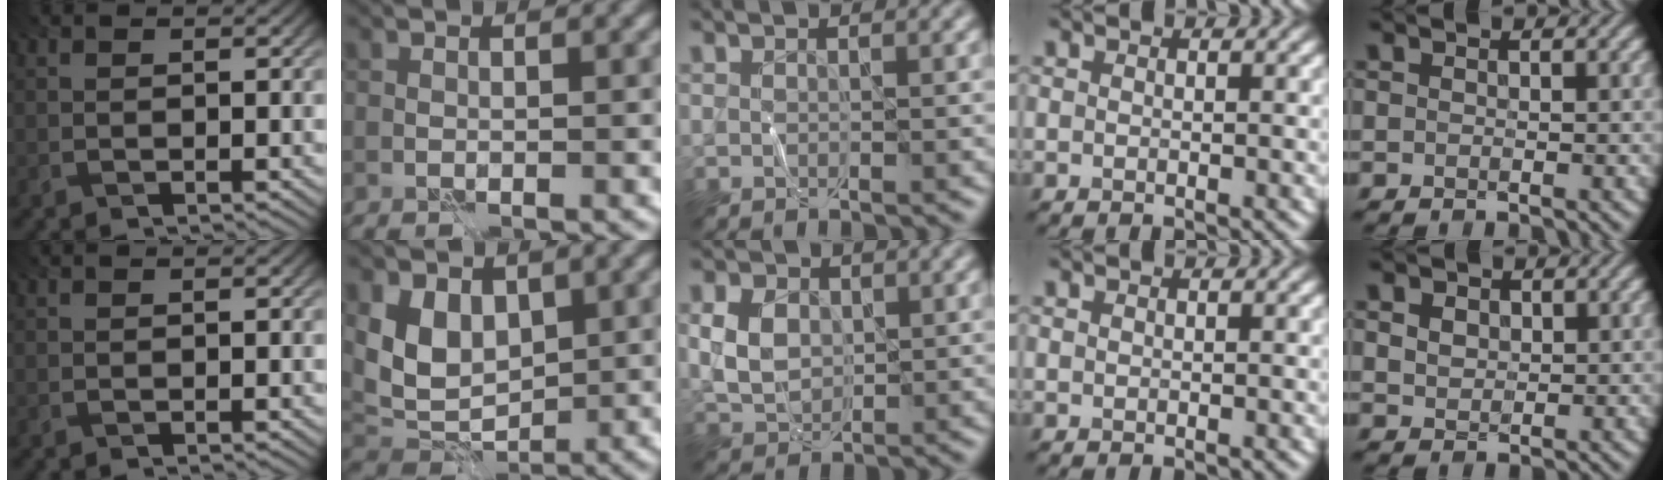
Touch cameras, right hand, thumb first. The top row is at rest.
{"index": {"total": 5.6, "force": [1.7, 4.0, 3.5], "torque": [-0.071, -0.012, 0.035]}, "middle": {"total": 4.2, "force": [0.7, 3.2, 2.6], "torque": [-0.058, 0.001, 0.011]}, "little": {"total": 1.7, "force": [0.5, 1.4, 0.8], "torque": [-0.031, -0.001, 0.016]}}